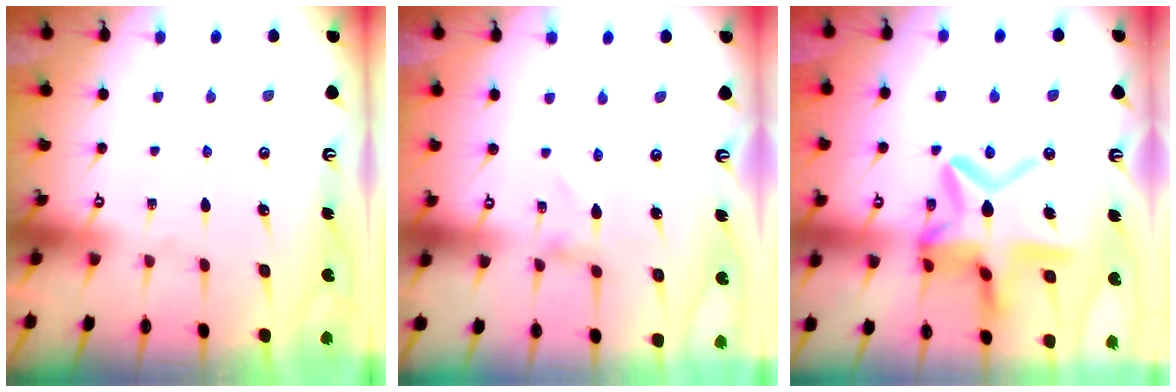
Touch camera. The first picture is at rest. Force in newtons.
{"total": 0.9, "press": 0.9, "slide": 0.1}
{"total": 17.0, "press": 17.0, "slide": 1.1}